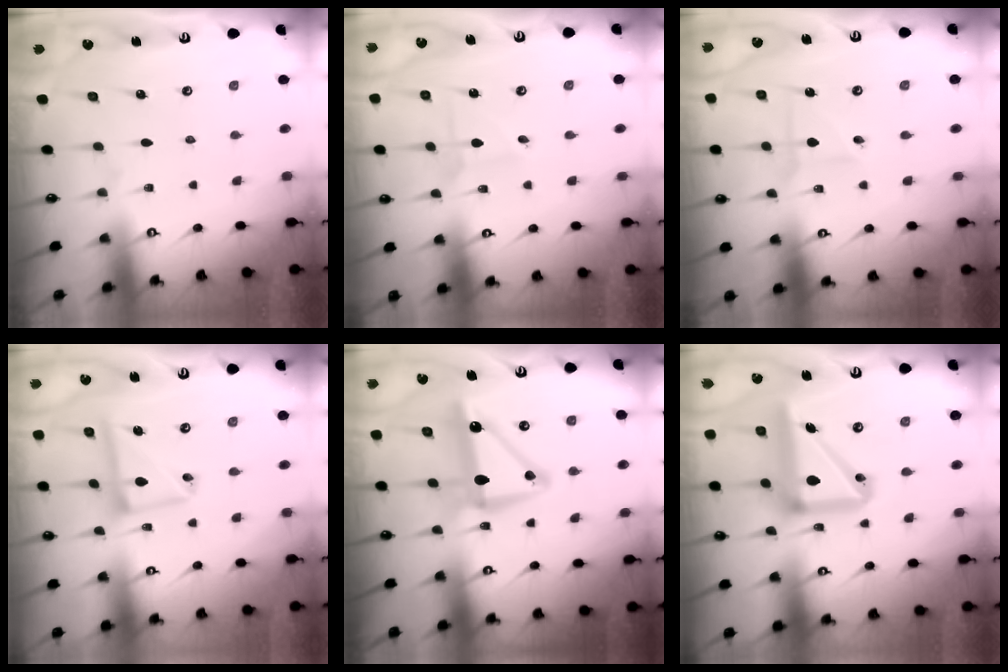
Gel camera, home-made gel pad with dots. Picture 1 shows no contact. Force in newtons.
{"total": 2.0, "press": 2.0, "slide": 0.2}
{"total": 2.5, "press": 2.5, "slide": 0.2}
{"total": 11.2, "press": 11.2, "slide": 1.0}
{"total": 11.1, "press": 11.1, "slide": 0.3}
{"total": 17.4, "press": 17.1, "slide": 2.8}